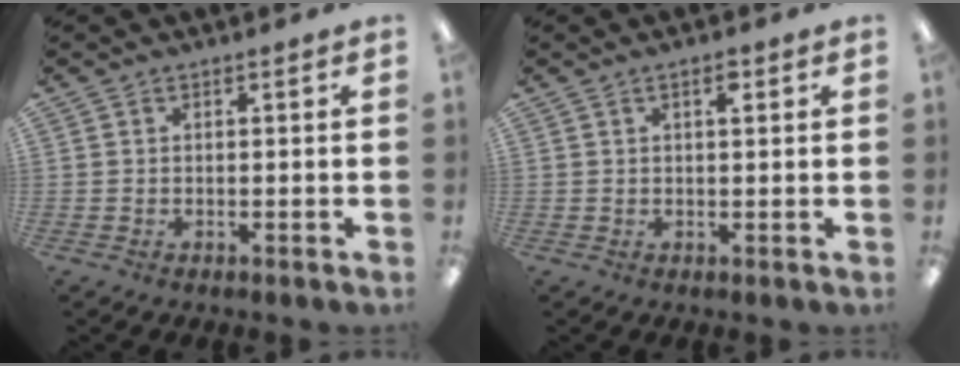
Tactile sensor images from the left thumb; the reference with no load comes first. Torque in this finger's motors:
{"motor_torque": [-0.02, 0.10, -0.42, 0.28, 0.04]}